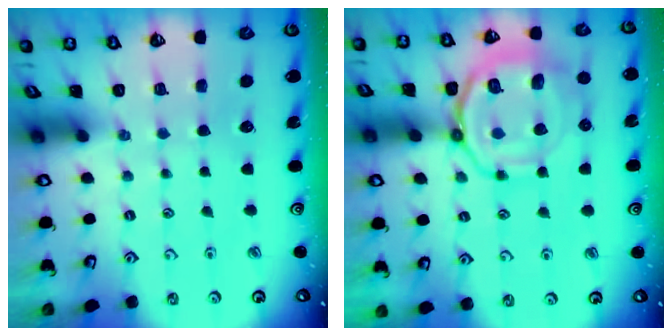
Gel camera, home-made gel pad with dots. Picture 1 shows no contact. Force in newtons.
{"total": 14.9, "press": 14.8, "slide": 1.6}